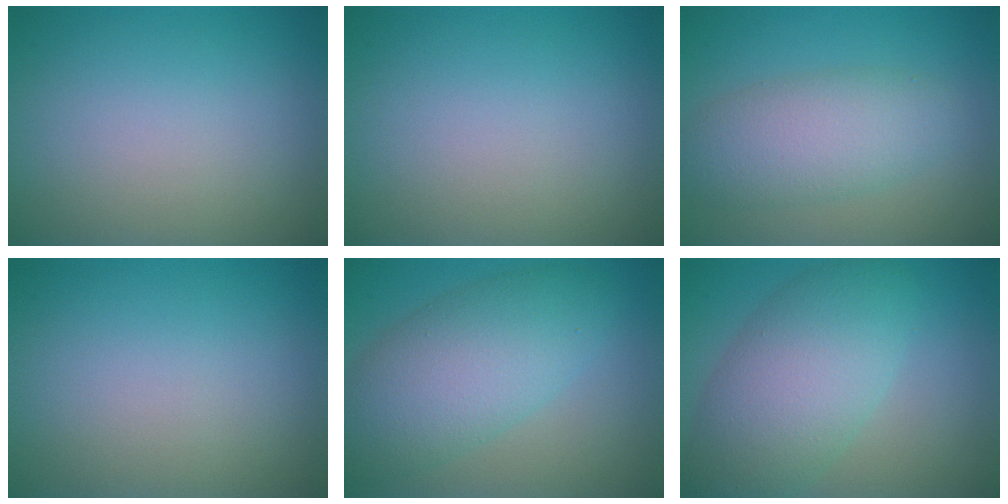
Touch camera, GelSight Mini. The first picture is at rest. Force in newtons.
{"total": 0.0}
{"total": 4.9, "press": 4.9, "slide": 0.0}
{"total": 0.0}
{"total": 7.3, "press": 7.3, "slide": 0.2}
{"total": 7.8, "press": 7.7, "slide": 0.5}